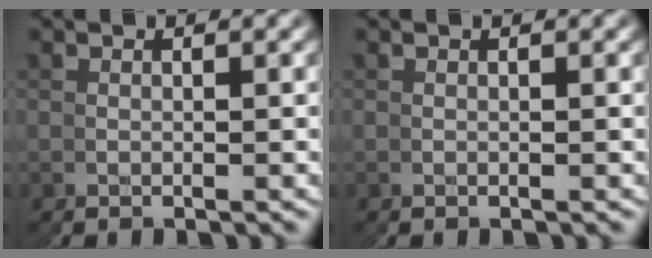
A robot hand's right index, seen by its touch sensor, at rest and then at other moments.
{"total": 0.0}